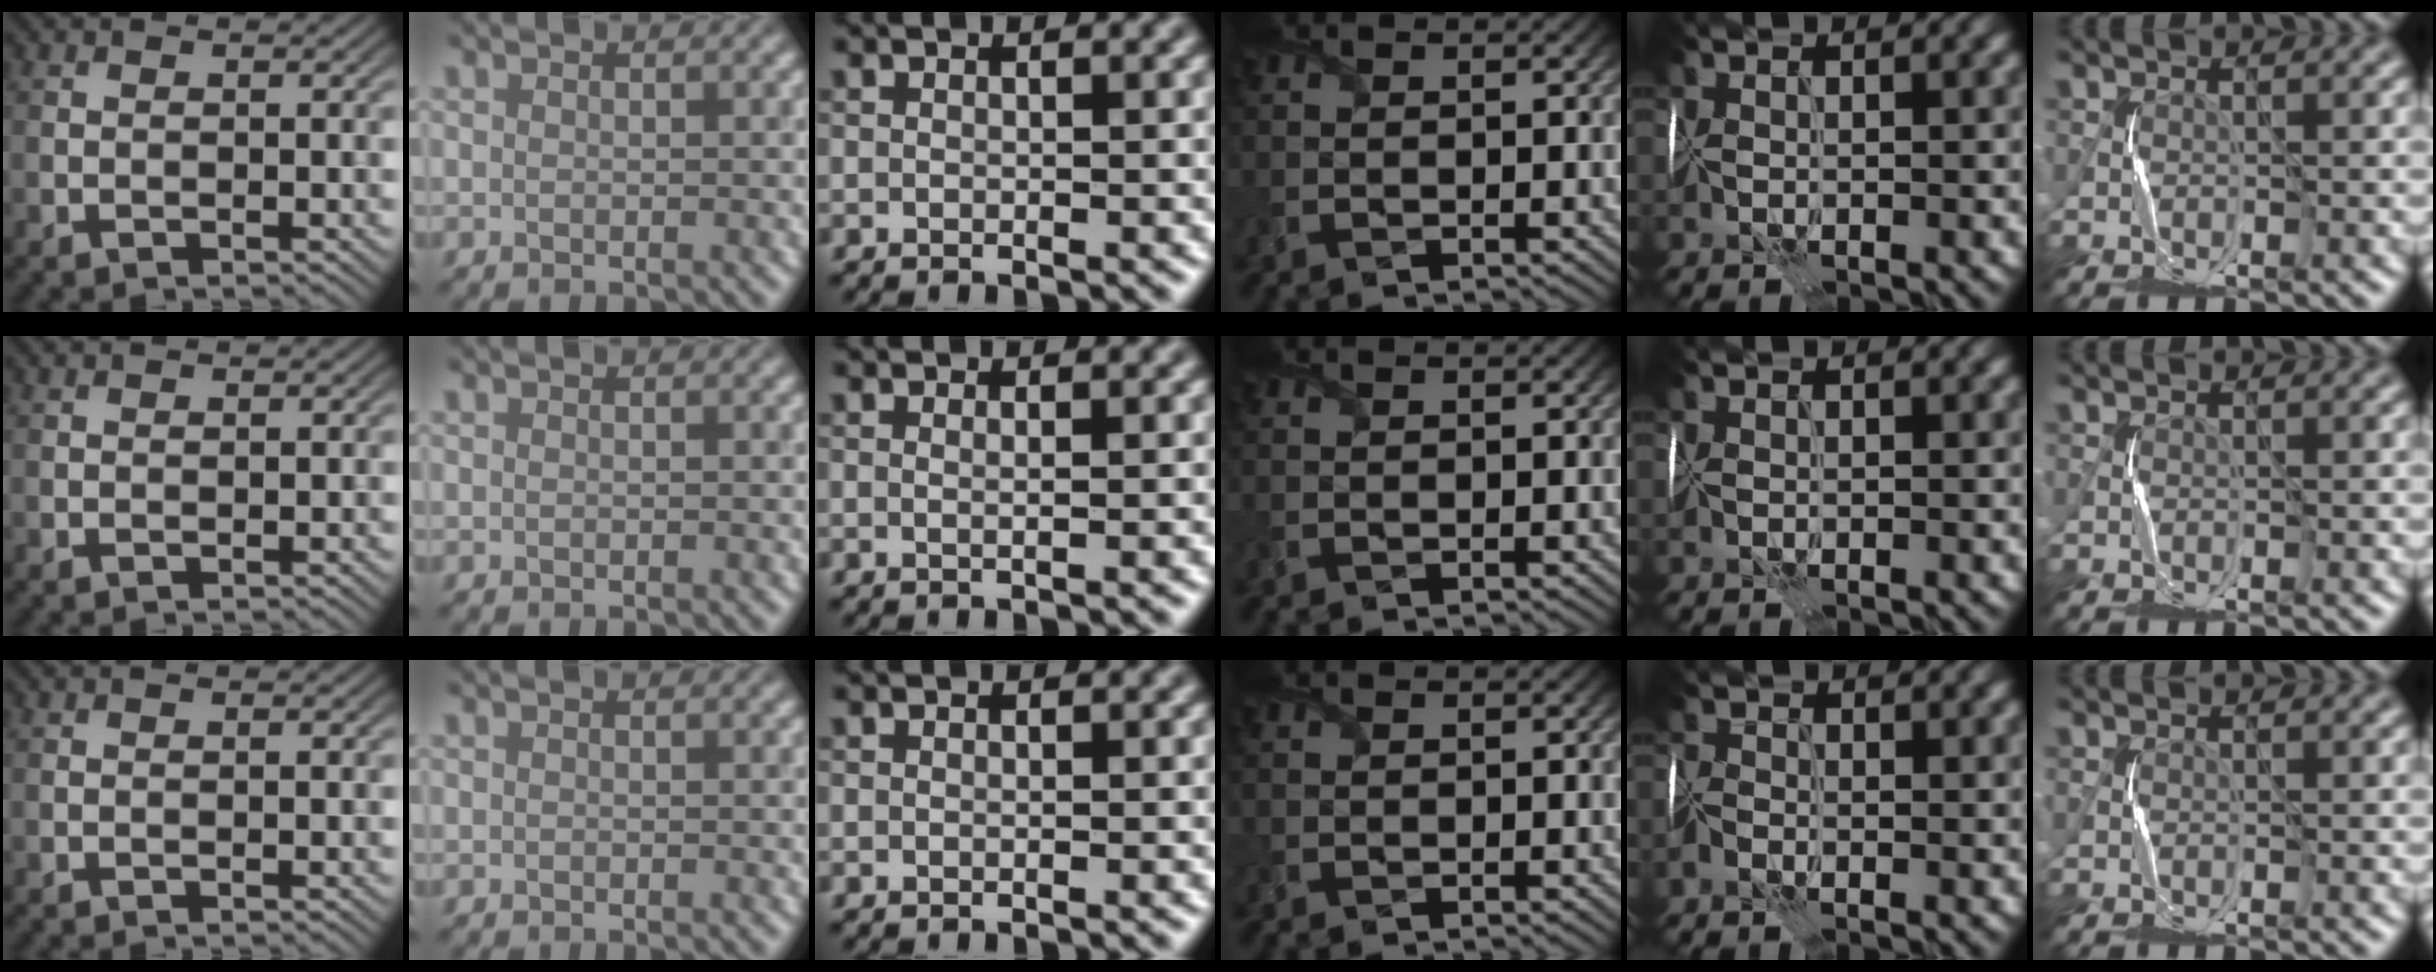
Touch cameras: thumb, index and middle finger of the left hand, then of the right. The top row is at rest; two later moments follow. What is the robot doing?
{"motion": "wrap", "object": "cellophane"}